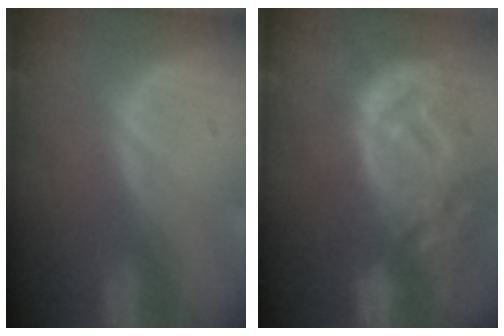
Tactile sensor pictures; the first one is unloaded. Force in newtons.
{"total": 13.8, "press": 12.0, "slide": 6.9}